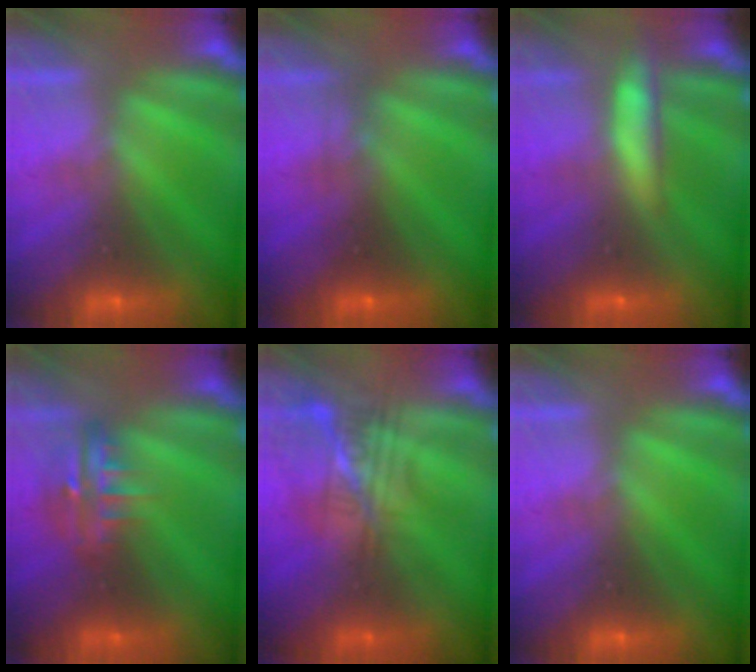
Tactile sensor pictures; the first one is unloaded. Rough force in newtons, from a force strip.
{"total": 2.3}
{"total": 8.6}
{"total": 4.8}
{"total": 2.4}
{"total": 0.0}